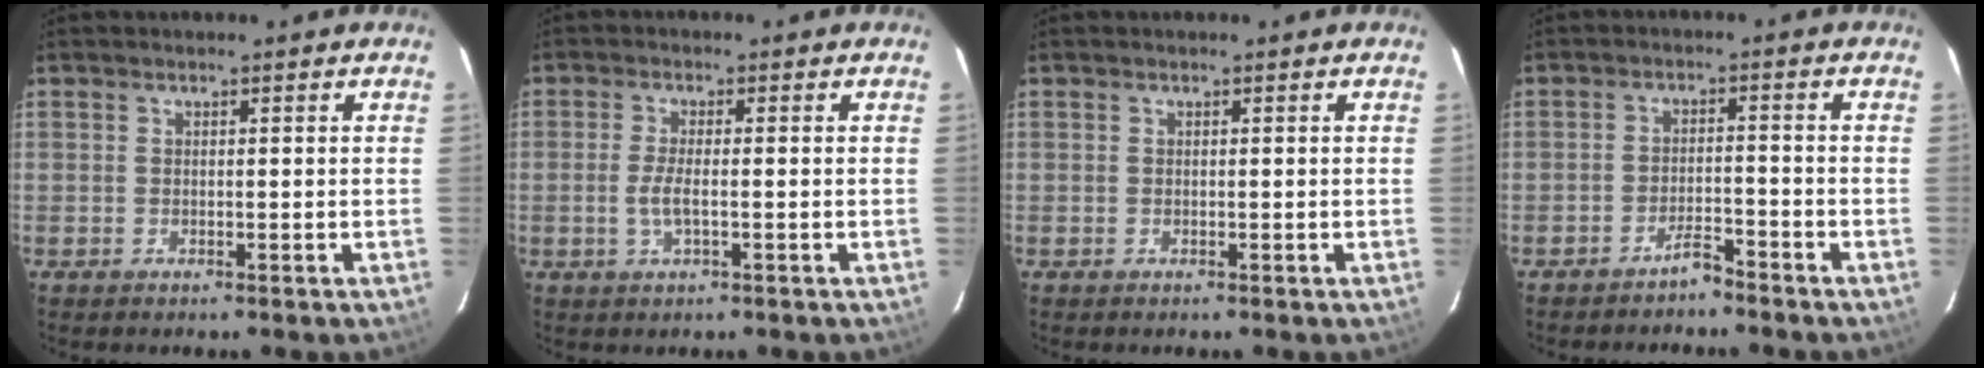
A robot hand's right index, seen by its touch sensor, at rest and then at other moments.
{"total": 3.8, "force": [-0.9, 0.8, 3.6], "torque": [-0.073, -0.003, -0.018]}
{"total": 0.0}
{"total": 3.1, "force": [-2.9, 0.3, 0.9], "torque": [-0.026, 0.006, -0.046]}